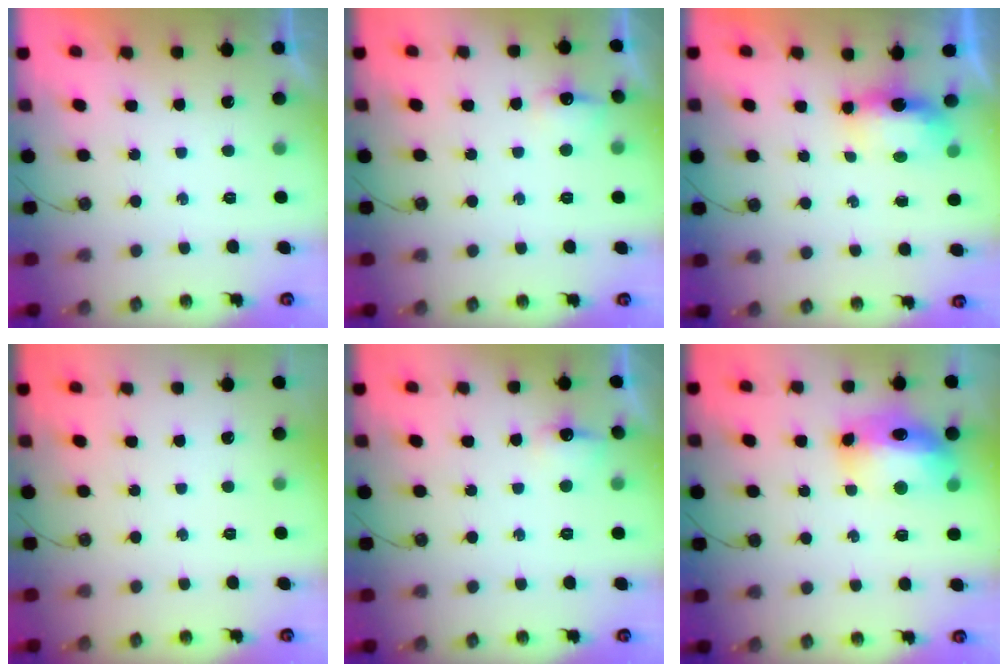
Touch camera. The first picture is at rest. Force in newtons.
{"total": 7.4, "press": 7.3, "slide": 0.9}
{"total": 8.1, "press": 6.6, "slide": 4.7}
{"total": 0.0}
{"total": 7.4, "press": 7.3, "slide": 0.9}
{"total": 13.9, "press": 13.9, "slide": 1.2}